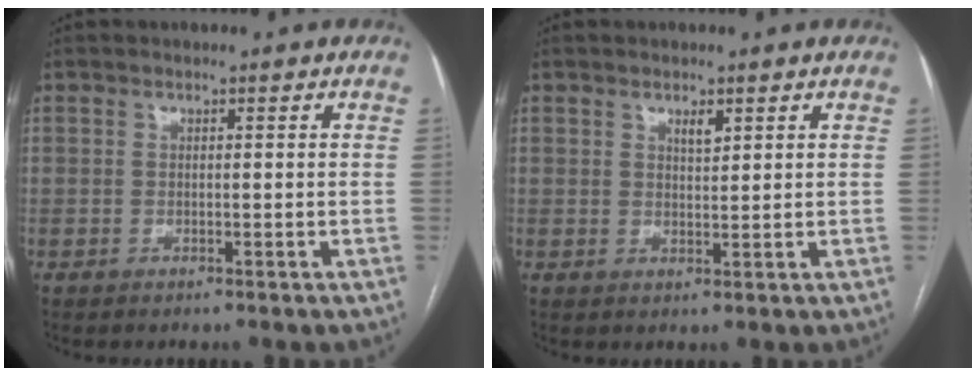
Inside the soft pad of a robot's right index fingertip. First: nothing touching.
{"total": 1.9, "force": [1.1, 0.7, 1.3], "torque": [-0.023, -0.002, 0.020]}